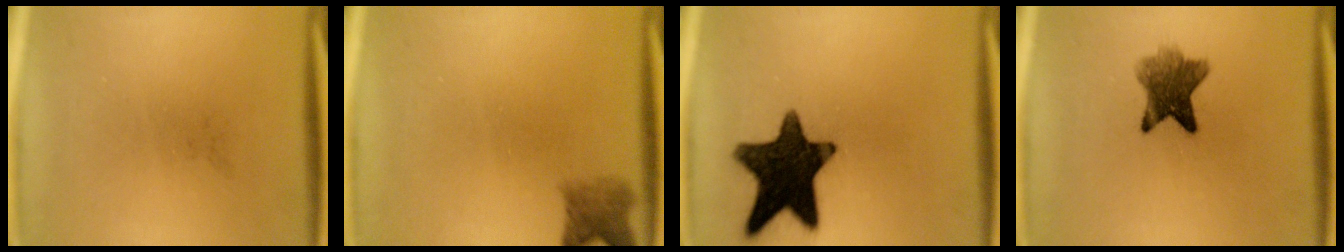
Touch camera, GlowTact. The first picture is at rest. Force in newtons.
{"total": 3.1}
{"total": 16.0}
{"total": 7.2}